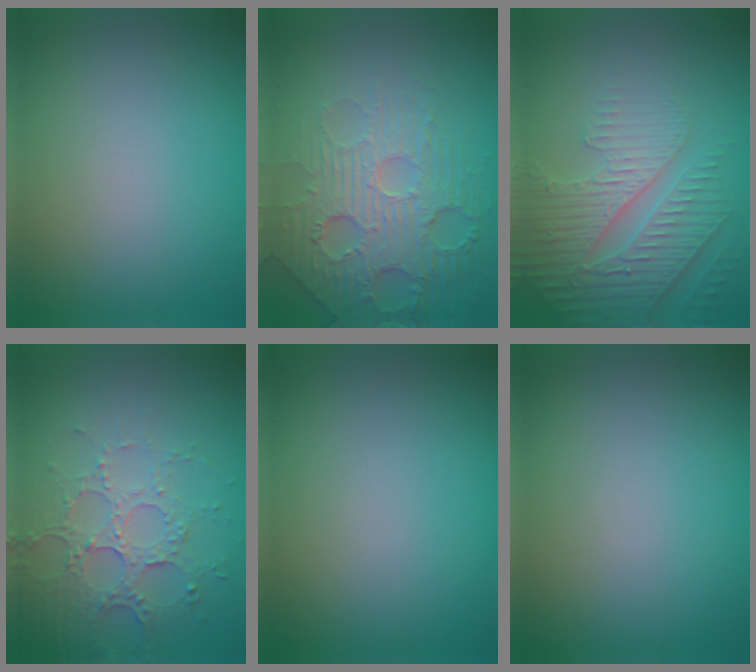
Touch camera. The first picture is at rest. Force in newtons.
{"total": 6.5, "press": 5.1, "slide": 4.1}
{"total": 5.1, "press": 4.6, "slide": 2.3}
{"total": 5.2, "press": 3.8, "slide": 3.5}
{"total": 0.0}
{"total": 0.0}